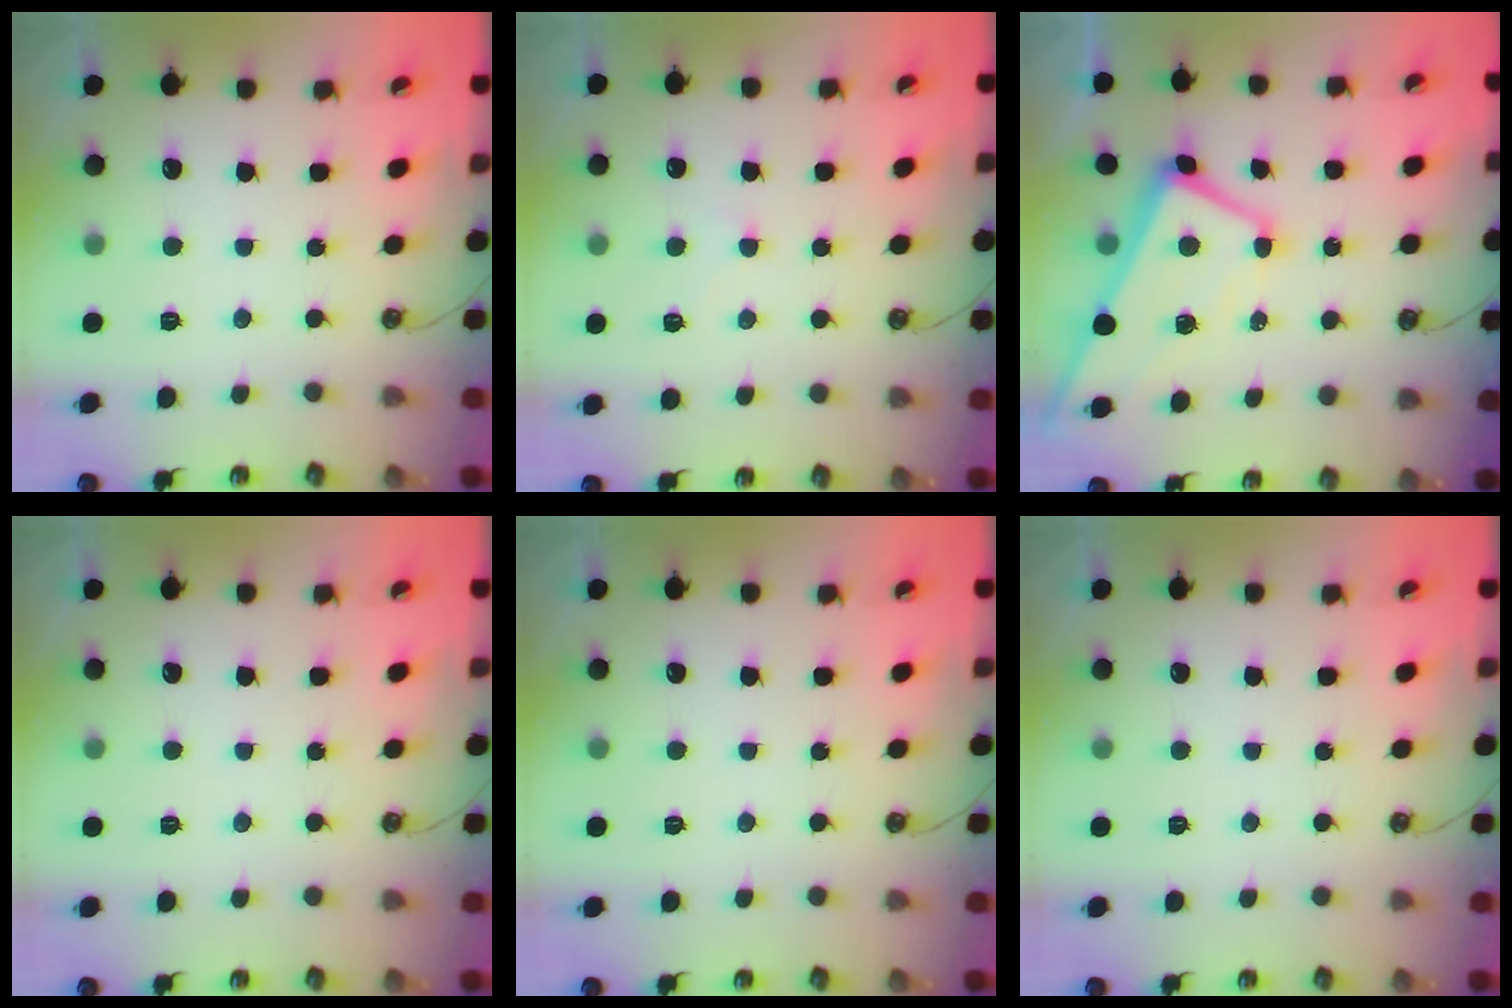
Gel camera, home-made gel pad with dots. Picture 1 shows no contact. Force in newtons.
{"total": 3.5, "press": 3.5, "slide": 0.4}
{"total": 2.6, "press": 2.5, "slide": 0.8}
{"total": 0.0}
{"total": 0.0}
{"total": 0.0}